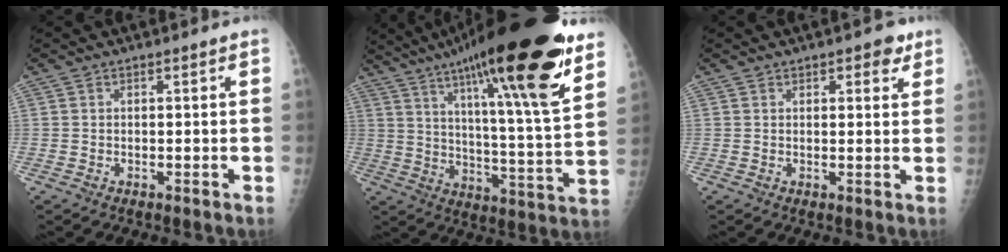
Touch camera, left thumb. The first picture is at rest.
{"total": 29.4, "force": [18.6, 4.4, 22.3], "torque": [-0.334, -0.055, 0.288]}
{"total": 3.5, "force": [2.0, 1.8, 2.1], "torque": [-0.006, -0.006, 0.023]}